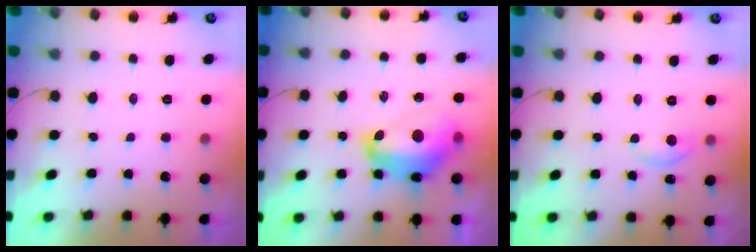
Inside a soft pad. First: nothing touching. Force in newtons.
{"total": 14.7, "press": 14.6, "slide": 1.4}
{"total": 4.8, "press": 4.7, "slide": 0.6}